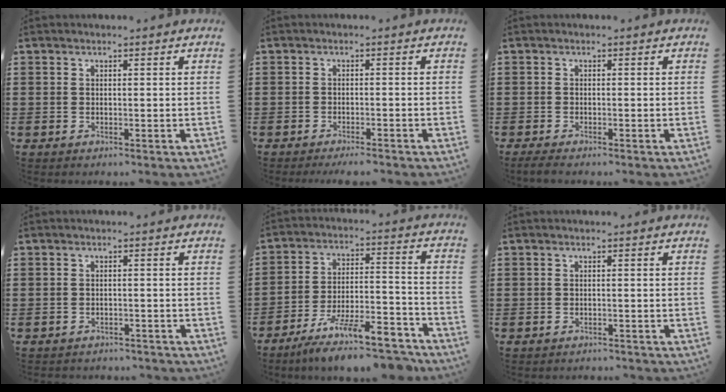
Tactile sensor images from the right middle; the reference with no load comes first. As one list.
[{"total": 1.6, "force": [-1.5, 0.0, 0.6], "torque": [-0.012, 0.000, -0.029]}, {"total": 1.0, "force": [-0.9, 0.1, 0.4], "torque": [-0.010, -0.004, -0.016]}, {"total": 1.5, "force": [-1.5, 0.2, -0.2], "torque": [-0.004, 0.000, -0.033]}, {"total": 10.9, "force": [-9.3, 1.7, 5.5], "torque": [-0.086, 0.022, -0.176]}, {"total": 1.0, "force": [-1.0, 0.1, 0.0], "torque": [-0.003, 0.003, -0.022]}]